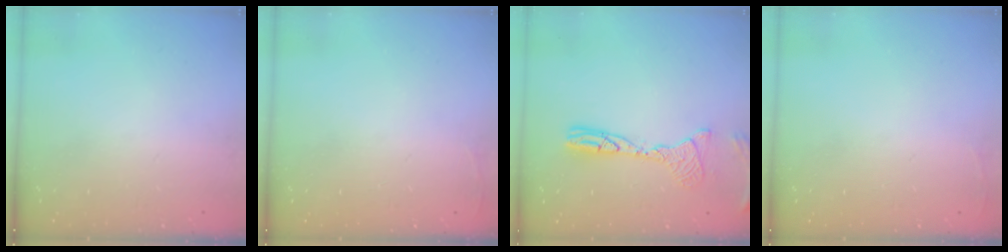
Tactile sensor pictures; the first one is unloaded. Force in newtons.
{"total": 2.7, "press": 2.6, "slide": 1.0}
{"total": 11.9, "press": 11.6, "slide": 2.5}
{"total": 2.7, "press": 2.6, "slide": 1.0}